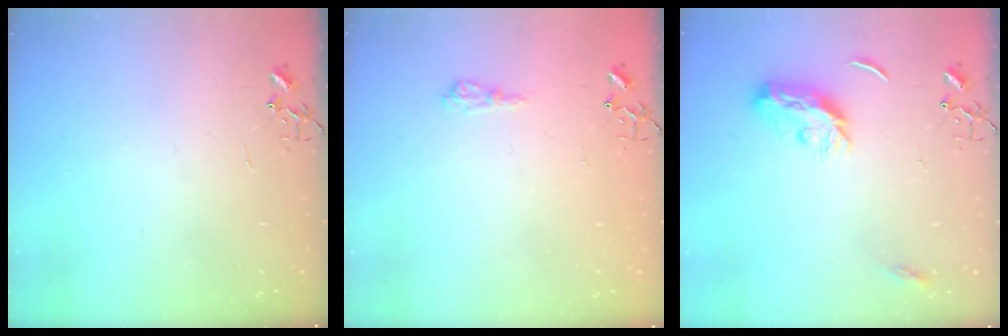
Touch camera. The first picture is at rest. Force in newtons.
{"total": 7.1, "press": 7.1, "slide": 0.9}
{"total": 9.9, "press": 9.9, "slide": 0.3}